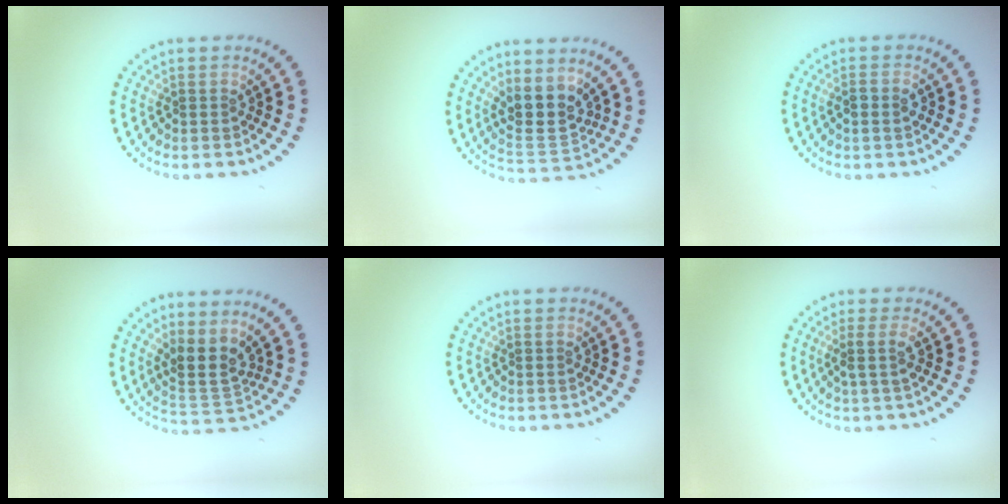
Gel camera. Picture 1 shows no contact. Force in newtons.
{"total": 3.8, "press": 3.3, "slide": 1.9}
{"total": 1.4, "press": 1.3, "slide": 0.5}
{"total": 3.3, "press": 2.6, "slide": 2.1}
{"total": 0.0}
{"total": 1.7, "press": 1.4, "slide": 1.0}